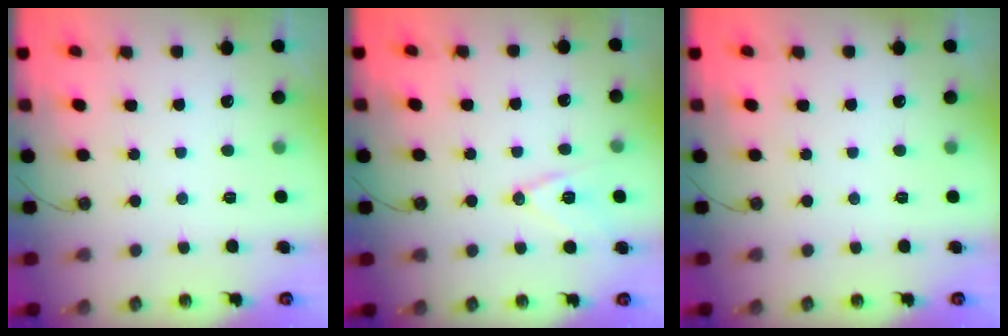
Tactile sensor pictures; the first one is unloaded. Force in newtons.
{"total": 11.5, "press": 11.0, "slide": 3.3}
{"total": 0.0}